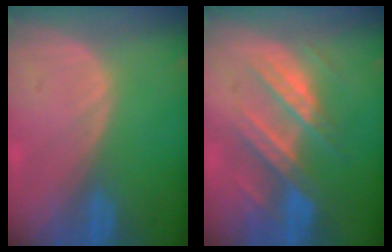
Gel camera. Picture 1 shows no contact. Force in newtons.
{"total": 8.9, "press": 7.8, "slide": 4.2}